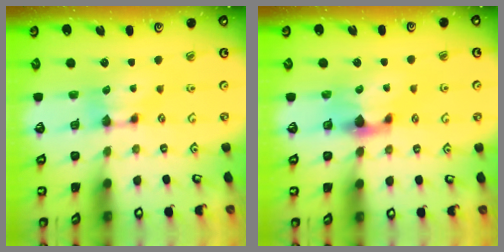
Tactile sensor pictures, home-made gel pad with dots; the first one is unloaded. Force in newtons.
{"total": 2.2, "press": 1.7, "slide": 1.4}